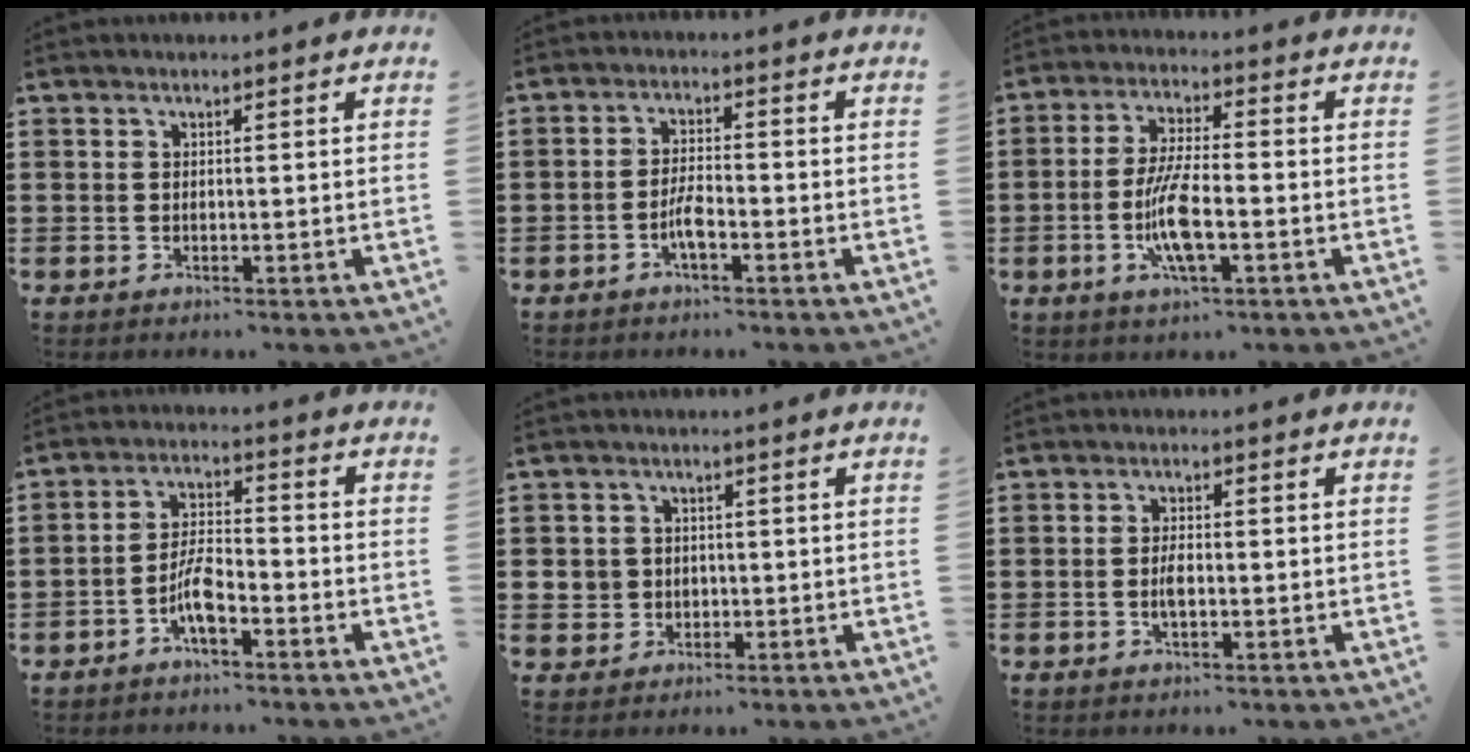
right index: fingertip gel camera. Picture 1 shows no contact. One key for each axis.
{"total": 3.5, "fx": -1.7, "fy": 0.9, "fz": 2.9, "tx": -0.061, "ty": 0.000, "tz": -0.034}
{"total": 7.9, "fx": -2.2, "fy": 2.0, "fz": 7.3, "tx": -0.155, "ty": -0.010, "tz": -0.044}
{"total": 5.1, "fx": -2.8, "fy": 1.6, "fz": 3.9, "tx": -0.094, "ty": 0.003, "tz": -0.061}
{"total": 3.0, "fx": -0.1, "fy": 2.9, "fz": 0.7, "tx": -0.026, "ty": 0.009, "tz": -0.005}
{"total": 2.3, "fx": -0.4, "fy": 1.0, "fz": 2.0, "tx": -0.038, "ty": 0.003, "tz": -0.007}